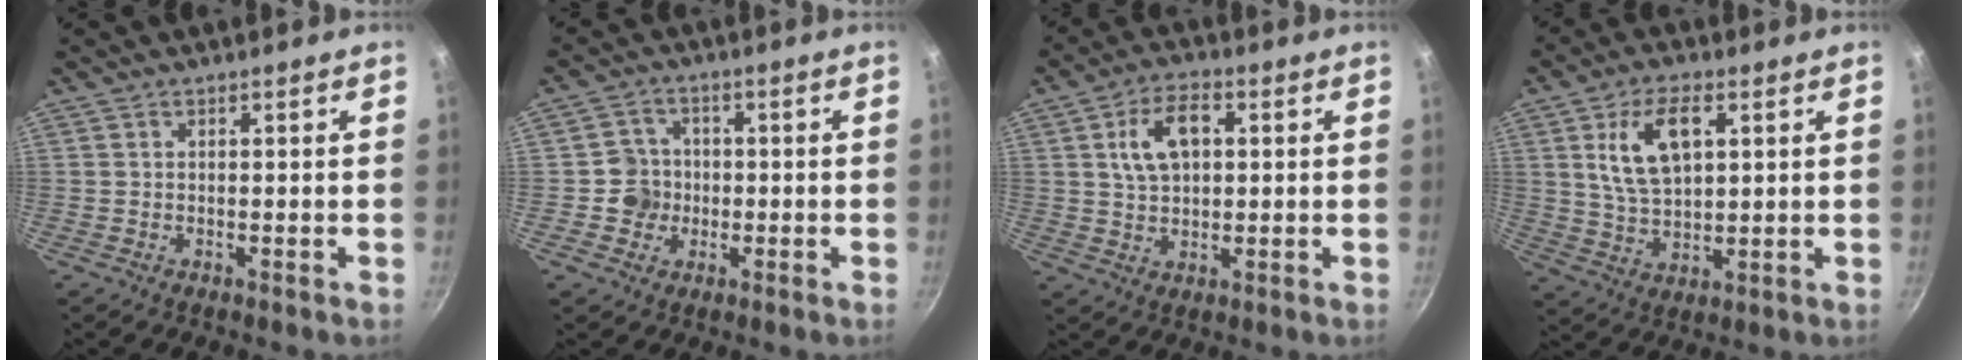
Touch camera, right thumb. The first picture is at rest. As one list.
[{"total": 5.3, "force": [-0.9, 5.1, 1.2], "torque": [0.009, 0.013, -0.020]}, {"total": 8.8, "force": [2.1, 5.4, 6.7], "torque": [-0.107, 0.007, 0.037]}, {"total": 11.1, "force": [3.6, 5.8, 8.8], "torque": [-0.154, -0.006, 0.072]}]